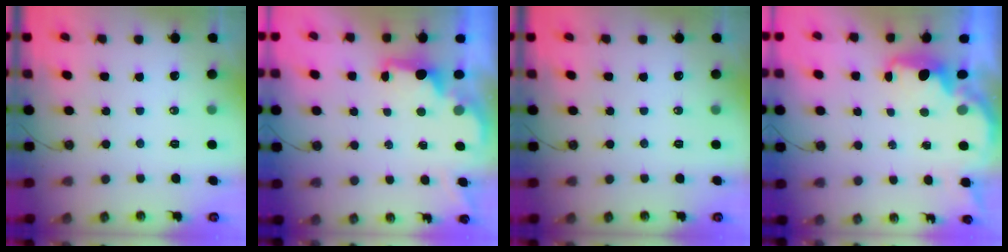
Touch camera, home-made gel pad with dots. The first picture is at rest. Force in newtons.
{"total": 1.6, "press": 1.4, "slide": 0.7}
{"total": 0.0}
{"total": 2.3, "press": 2.1, "slide": 0.9}